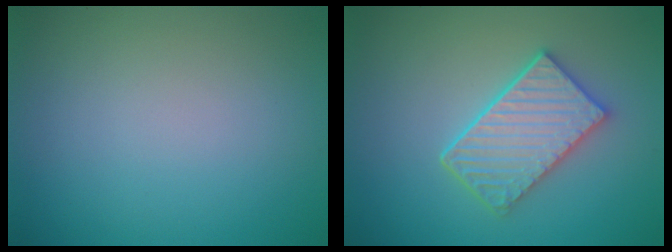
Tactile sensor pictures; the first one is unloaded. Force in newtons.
{"total": 4.8, "press": 4.2, "slide": 2.5}